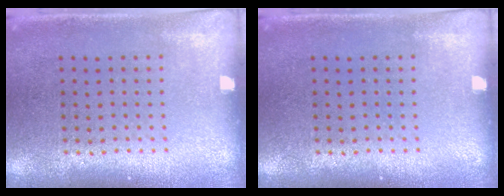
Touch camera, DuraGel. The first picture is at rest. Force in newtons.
{"total": 0.0}